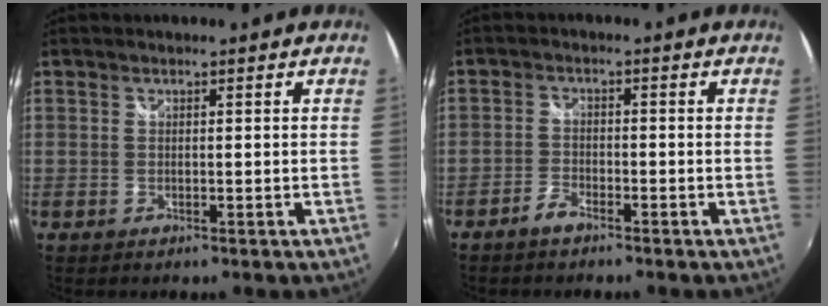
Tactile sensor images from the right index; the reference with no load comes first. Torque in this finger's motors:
{"motor_torque": [0.23, -0.22, 0.15, 0.02]}